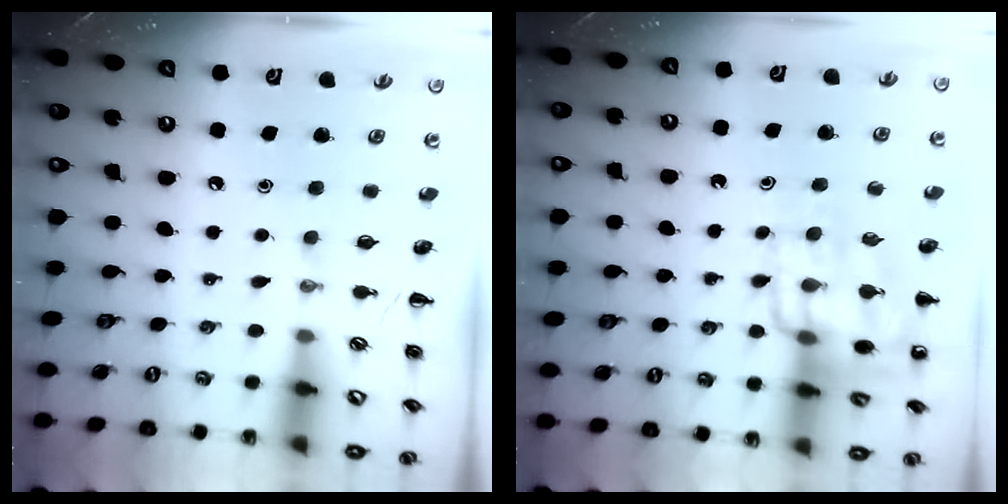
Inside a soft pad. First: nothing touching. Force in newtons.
{"total": 14.4, "press": 14.2, "slide": 2.4}